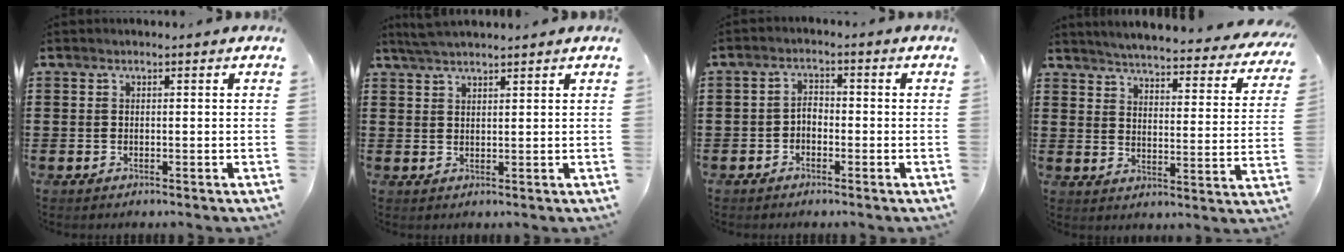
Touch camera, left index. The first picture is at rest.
{"total": 2.9, "force": [2.7, 0.0, 1.1], "torque": [-0.028, 0.002, 0.051]}
{"total": 2.0, "force": [-1.4, 1.1, 1.0], "torque": [-0.023, 0.008, -0.030]}
{"total": 4.2, "force": [4.1, -0.5, 1.0], "torque": [-0.042, -0.038, 0.064]}